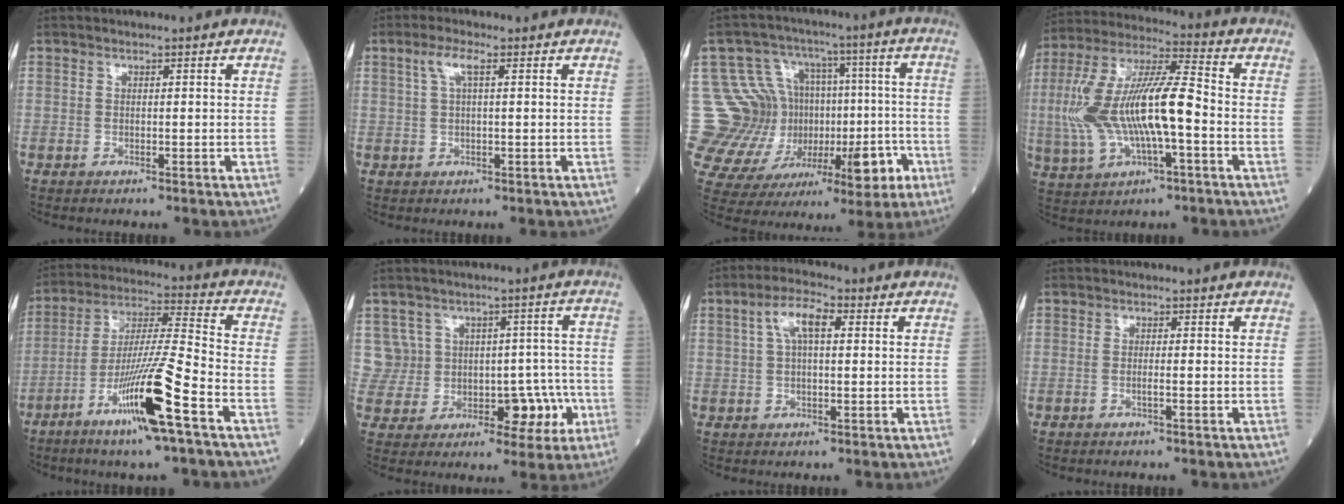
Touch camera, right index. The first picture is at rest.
{"total": 3.0, "force": [1.3, 0.5, 2.6], "torque": [-0.062, 0.014, 0.030]}
{"total": 22.1, "force": [-2.9, 15.6, 15.4], "torque": [-0.296, 0.051, -0.012]}
{"total": 16.9, "force": [-2.1, 4.4, 16.1], "torque": [-0.341, 0.016, -0.030]}
{"total": 14.6, "force": [-7.0, -0.6, 12.8], "torque": [-0.250, -0.017, -0.126]}
{"total": 9.6, "force": [0.1, 9.2, 2.6], "torque": [-0.020, 0.058, 0.027]}
{"total": 5.9, "force": [1.9, 2.0, 5.2], "torque": [-0.103, 0.021, 0.038]}
{"total": 0.7, "force": [-0.2, -0.2, 0.7], "torque": [-0.014, 0.001, -0.003]}